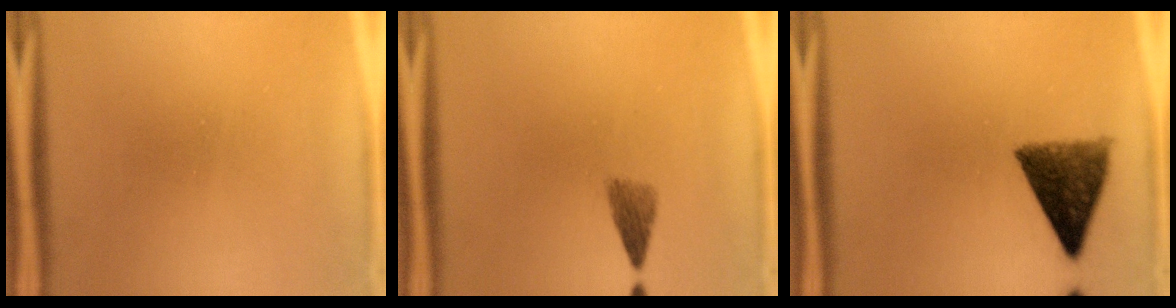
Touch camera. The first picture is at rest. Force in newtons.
{"total": 2.2}
{"total": 8.8}